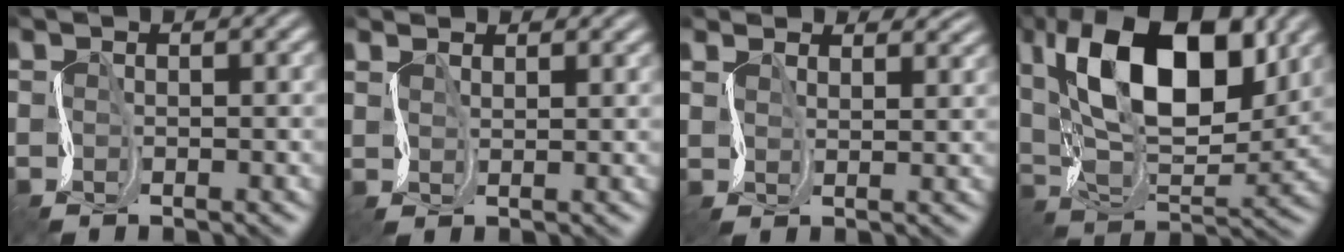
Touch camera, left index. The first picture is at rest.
{"total": 2.1, "force": [2.0, 0.6, -0.1], "torque": [-0.002, 0.003, 0.041]}
{"total": 3.7, "force": [3.4, 1.4, 0.4], "torque": [-0.019, 0.003, 0.051]}
{"total": 14.2, "force": [6.1, 6.4, 11.1], "torque": [-0.184, 0.013, 0.102]}